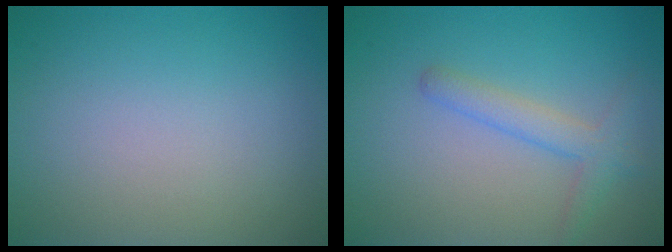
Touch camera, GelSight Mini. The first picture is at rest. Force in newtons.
{"total": 2.5, "press": 2.5, "slide": 0.1}